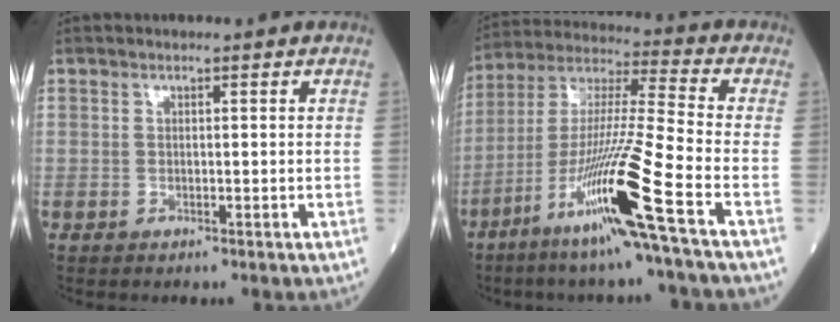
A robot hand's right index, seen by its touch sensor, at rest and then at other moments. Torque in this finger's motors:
{"motor_torque": [0.64, -0.36, 1.01, 0.21]}